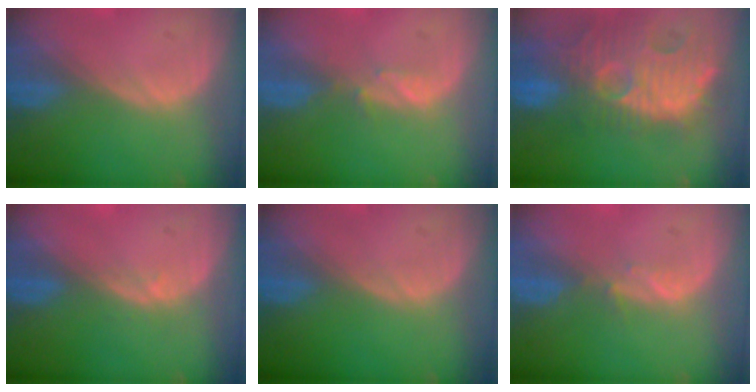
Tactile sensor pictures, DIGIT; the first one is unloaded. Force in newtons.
{"total": 1.5, "press": 1.4, "slide": 0.2}
{"total": 14.3, "press": 12.5, "slide": 6.9}
{"total": 0.8, "press": 0.6, "slide": 0.6}
{"total": 0.0}
{"total": 1.7, "press": 1.5, "slide": 0.8}